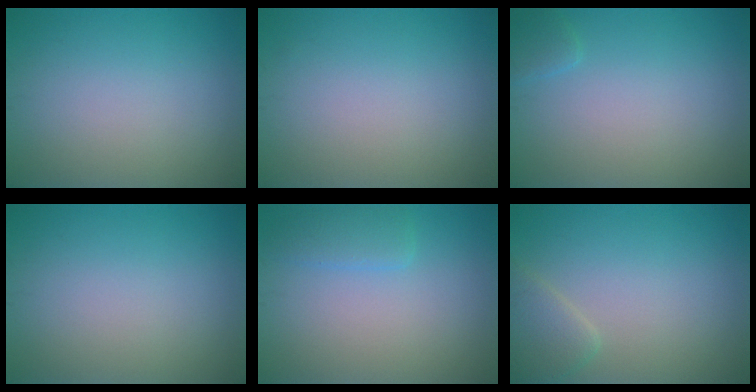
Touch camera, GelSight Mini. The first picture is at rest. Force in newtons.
{"total": 0.0}
{"total": 1.0, "press": 1.0, "slide": 0.1}
{"total": 0.0}
{"total": 1.8, "press": 1.8, "slide": 0.2}
{"total": 2.3, "press": 2.3, "slide": 0.2}